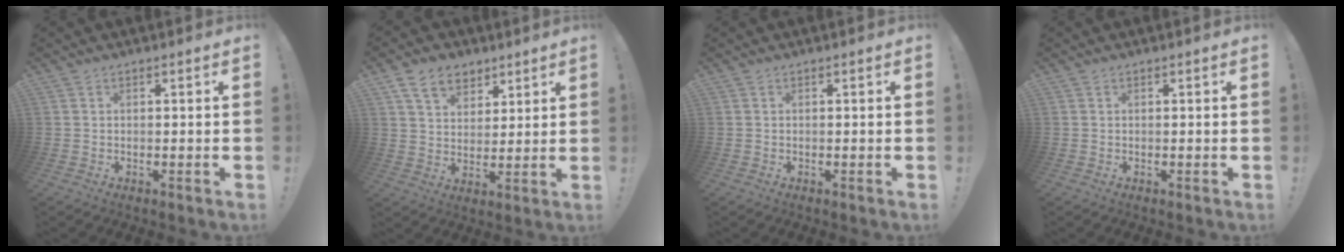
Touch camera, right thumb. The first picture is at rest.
{"total": 10.6, "force": [6.4, 7.4, 4.1], "torque": [-0.063, -0.030, 0.124]}
{"total": 0.0}
{"total": 0.0}